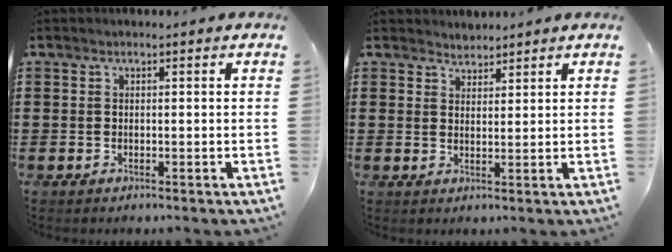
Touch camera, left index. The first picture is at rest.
{"total": 2.1, "force": [2.0, 0.6, -0.5], "torque": [0.002, 0.001, 0.038]}